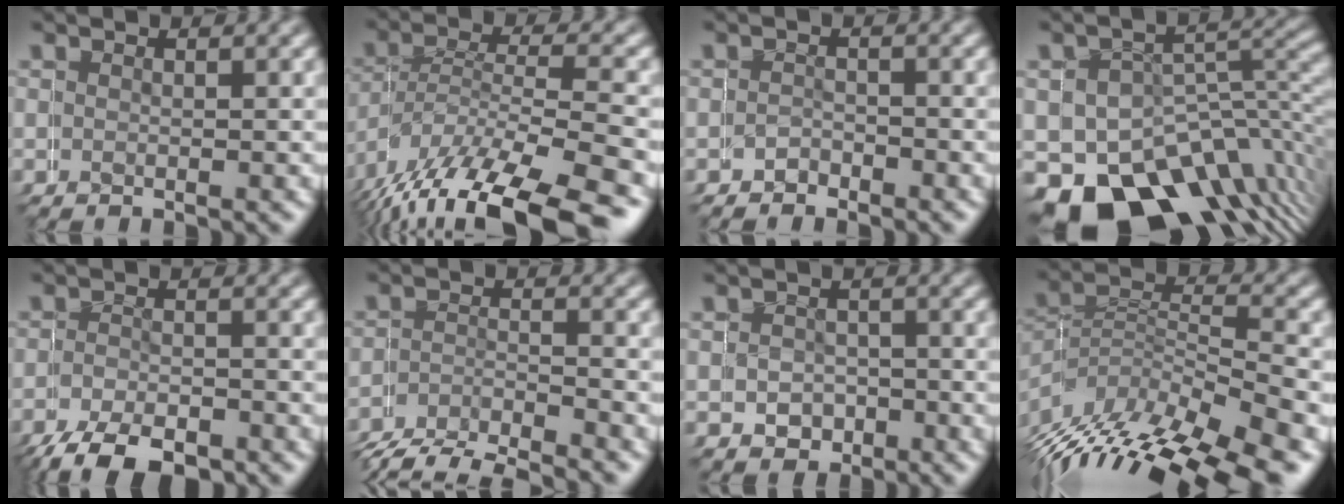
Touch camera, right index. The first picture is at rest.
{"total": 6.8, "force": [-4.2, 3.6, 4.0], "torque": [-0.094, -0.037, -0.044]}
{"total": 2.8, "force": [-1.9, 1.1, -1.7], "torque": [0.020, -0.006, -0.031]}
{"total": 13.8, "force": [-7.4, 9.9, 6.2], "torque": [-0.104, -0.054, -0.094]}
{"total": 5.4, "force": [-4.7, 2.5, 1.1], "torque": [-0.026, -0.019, -0.066]}
{"total": 2.7, "force": [-2.3, 1.4, -0.2], "torque": [-0.010, -0.004, -0.045]}
{"total": 2.7, "force": [0.3, 1.8, -2.1], "torque": [0.035, -0.008, 0.009]}
{"total": 8.6, "force": [-4.2, 5.6, 5.0], "torque": [-0.091, -0.018, -0.058]}